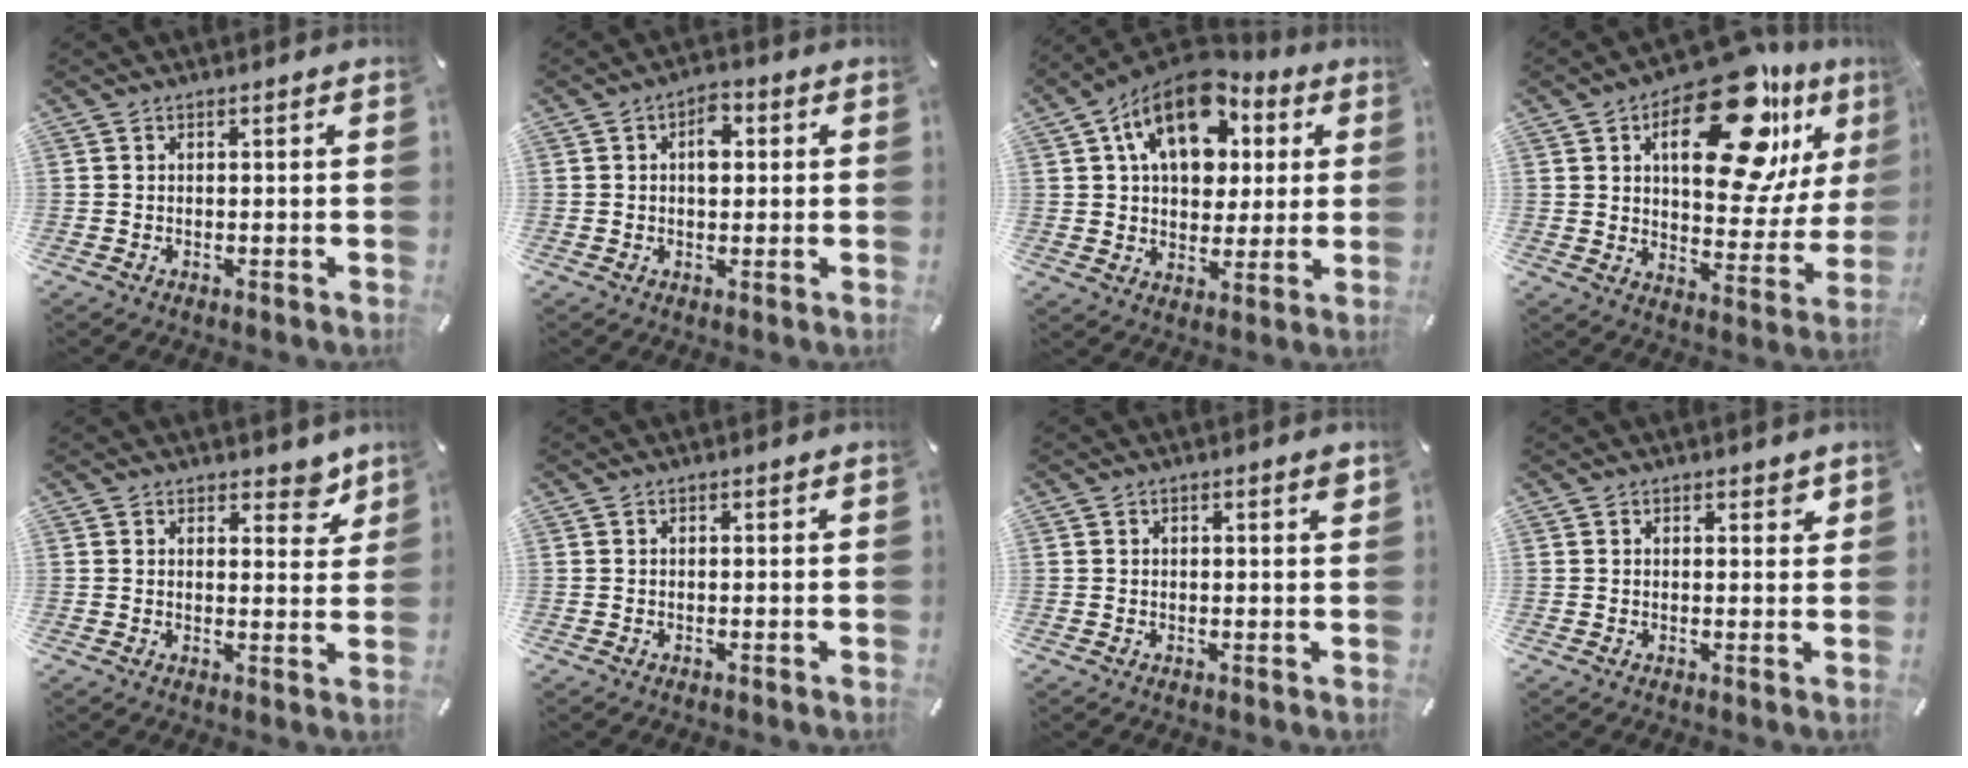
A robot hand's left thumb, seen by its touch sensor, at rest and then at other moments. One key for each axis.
{"total": 4.7, "fx": 0.9, "fy": 2.9, "fz": 3.7, "tx": -0.043, "ty": -0.003, "tz": 0.006}
{"total": 17.4, "fx": 7.8, "fy": 11.3, "fz": 10.7, "tx": -0.189, "ty": -0.026, "tz": 0.135}
{"total": 25.2, "fx": 13.5, "fy": 12.1, "fz": 17.6, "tx": -0.230, "ty": -0.083, "tz": 0.219}
{"total": 5.7, "fx": 4.3, "fy": 3.2, "fz": 2.0, "tx": 0.004, "ty": -0.029, "tz": 0.067}
{"total": 0.0}
{"total": 1.1, "fx": 0.6, "fy": 0.3, "fz": 0.8, "tx": -0.016, "ty": 0.001, "tz": 0.010}
{"total": 1.8, "fx": 1.1, "fy": 1.1, "fz": 0.8, "tx": -0.009, "ty": 0.000, "tz": 0.017}